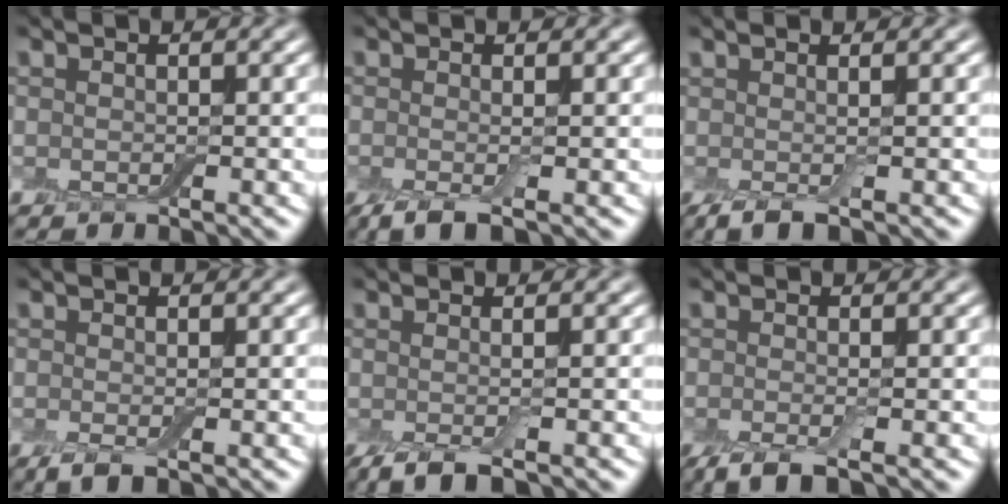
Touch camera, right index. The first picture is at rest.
{"total": 2.7, "force": [-1.0, 0.5, 2.4], "torque": [-0.046, -0.006, -0.024]}
{"total": 2.3, "force": [-0.3, 0.5, 2.2], "torque": [-0.030, 0.000, -0.008]}
{"total": 1.3, "force": [-0.4, 0.3, 1.2], "torque": [-0.026, -0.008, -0.010]}
{"total": 2.6, "force": [-0.8, 0.6, 2.4], "torque": [-0.033, -0.005, -0.021]}
{"total": 2.9, "force": [-1.7, 0.6, 2.3], "torque": [-0.044, -0.007, -0.036]}